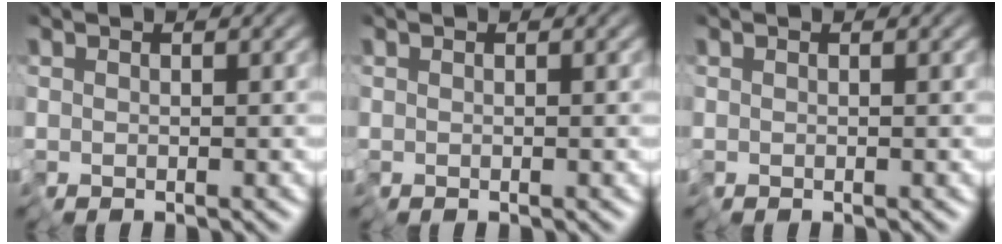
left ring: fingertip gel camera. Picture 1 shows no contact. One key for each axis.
{"total": 0.0}
{"total": 0.0}